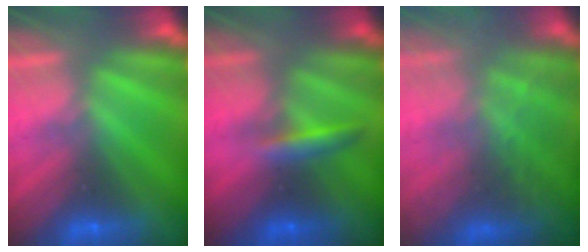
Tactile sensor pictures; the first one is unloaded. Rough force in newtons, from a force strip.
{"total": 2.8}
{"total": 8.3}